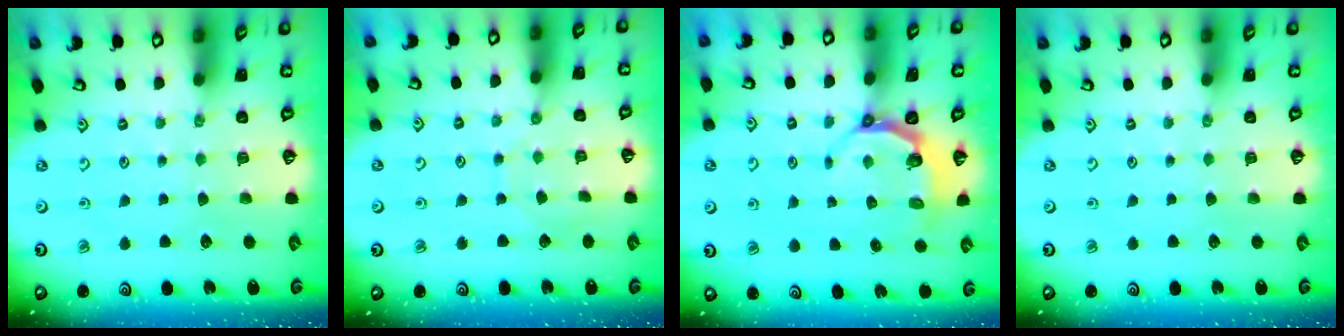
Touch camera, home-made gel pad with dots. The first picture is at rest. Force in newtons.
{"total": 4.8, "press": 4.8, "slide": 0.4}
{"total": 5.2, "press": 4.3, "slide": 2.9}
{"total": 0.0}